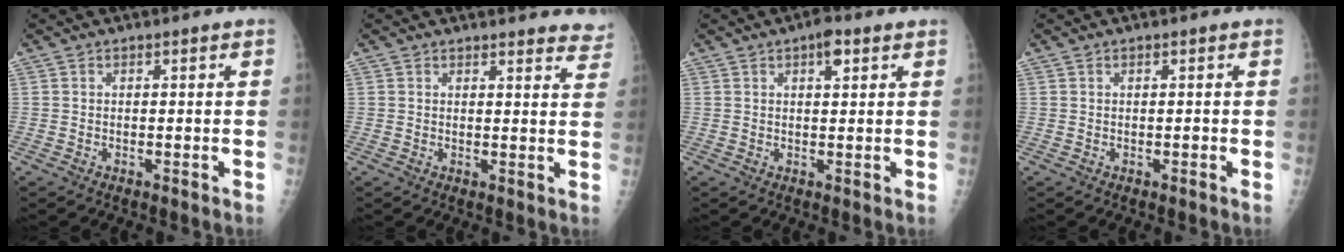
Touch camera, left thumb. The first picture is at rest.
{"total": 7.0, "force": [6.8, 1.5, 1.0], "torque": [0.023, -0.039, 0.052]}
{"total": 3.2, "force": [1.8, 1.3, 2.4], "torque": [-0.028, -0.004, 0.025]}
{"total": 0.6, "force": [0.2, 0.3, 0.5], "torque": [-0.005, 0.001, 0.002]}